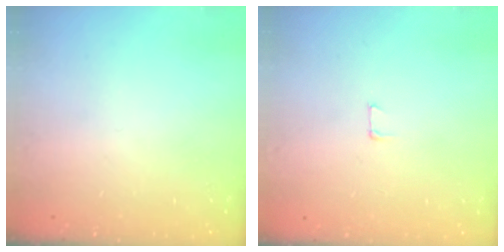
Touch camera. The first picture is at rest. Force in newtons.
{"total": 4.3, "press": 4.3, "slide": 0.4}